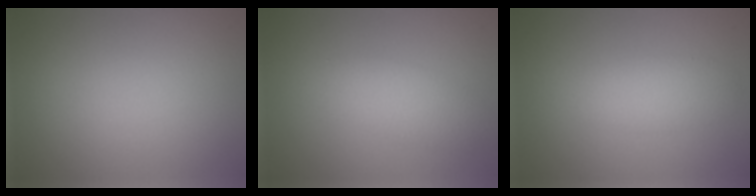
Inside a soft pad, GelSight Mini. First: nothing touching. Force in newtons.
{"total": 2.7, "press": 2.7, "slide": 0.1}
{"total": 2.4, "press": 2.4, "slide": 0.1}